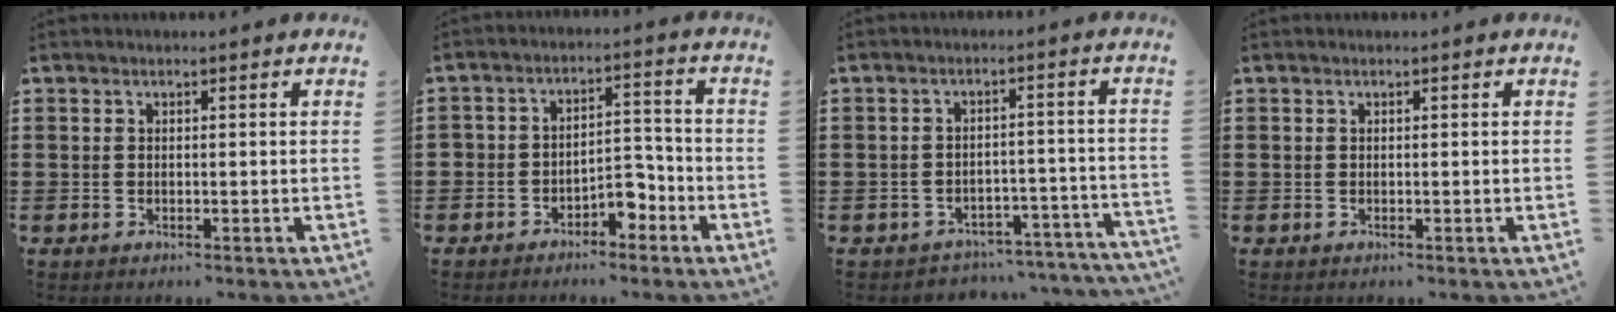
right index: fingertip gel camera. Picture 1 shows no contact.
{"total": 4.5, "force": [-3.3, 2.5, 1.7], "torque": [-0.031, 0.016, -0.066]}
{"total": 3.5, "force": [-3.5, 0.6, 0.6], "torque": [-0.015, 0.003, -0.073]}
{"total": 0.0}